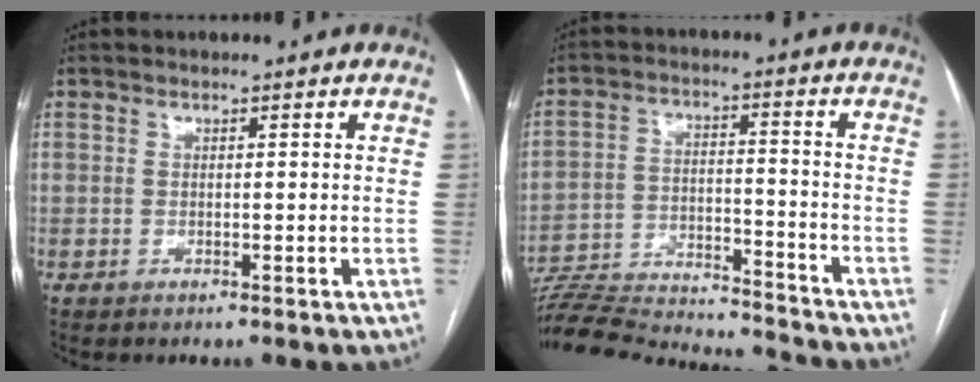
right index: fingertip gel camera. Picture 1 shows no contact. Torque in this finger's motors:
{"motor_torque": [-1.10, -1.04, -1.00, -0.21]}